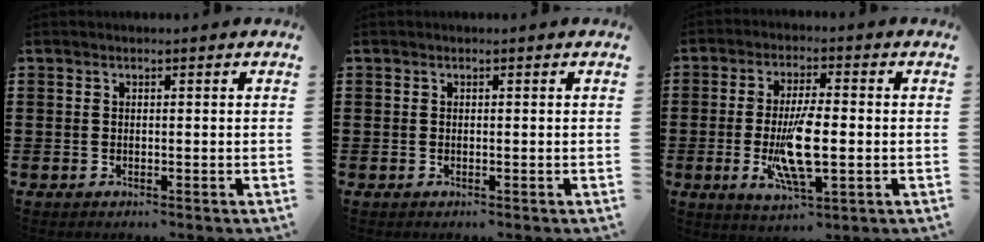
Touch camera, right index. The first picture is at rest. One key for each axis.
{"total": 0.0}
{"total": 9.9, "fx": -1.5, "fy": 3.1, "fz": 9.2, "tx": -0.187, "ty": -0.014, "tz": -0.026}